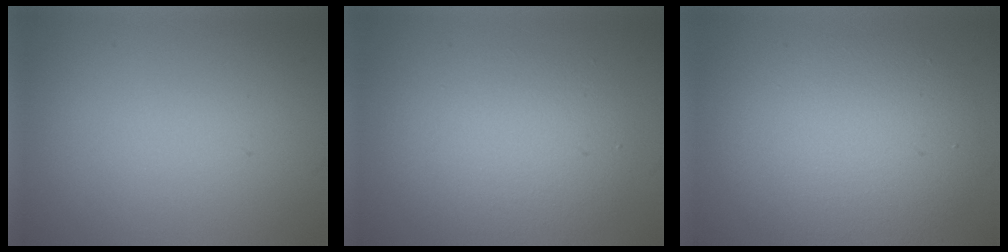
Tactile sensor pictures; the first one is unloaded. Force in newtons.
{"total": 4.9, "press": 4.8, "slide": 0.3}
{"total": 7.1, "press": 7.1, "slide": 0.6}